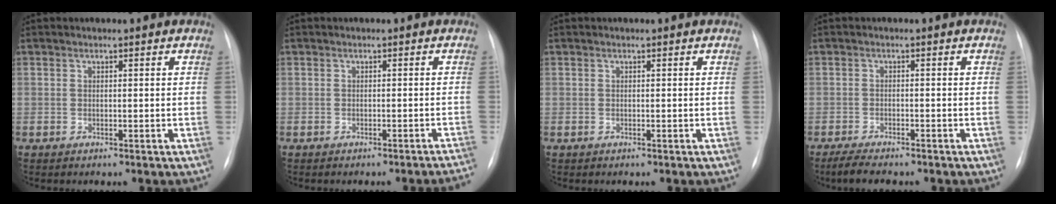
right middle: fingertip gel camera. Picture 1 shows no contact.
{"total": 4.5, "force": [-4.3, -0.8, 1.4], "torque": [-0.005, -0.004, -0.048]}
{"total": 0.0}
{"total": 5.1, "force": [-4.2, 1.1, 2.6], "torque": [-0.048, -0.013, -0.063]}